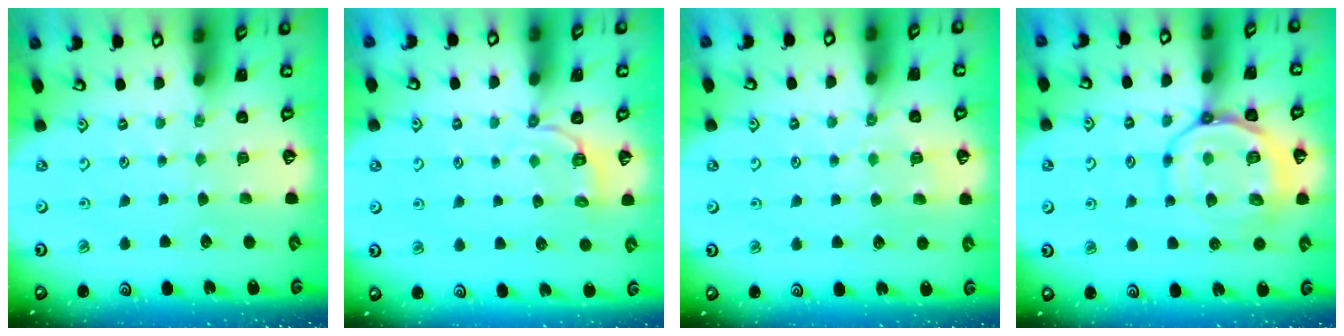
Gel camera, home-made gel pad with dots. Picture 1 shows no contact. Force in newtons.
{"total": 3.3, "press": 1.8, "slide": 2.7}
{"total": 4.2, "press": 4.2, "slide": 0.6}
{"total": 13.4, "press": 13.3, "slide": 1.7}